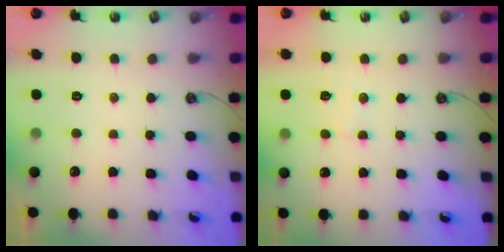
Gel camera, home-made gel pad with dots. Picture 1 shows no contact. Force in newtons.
{"total": 6.2, "press": 6.1, "slide": 0.7}